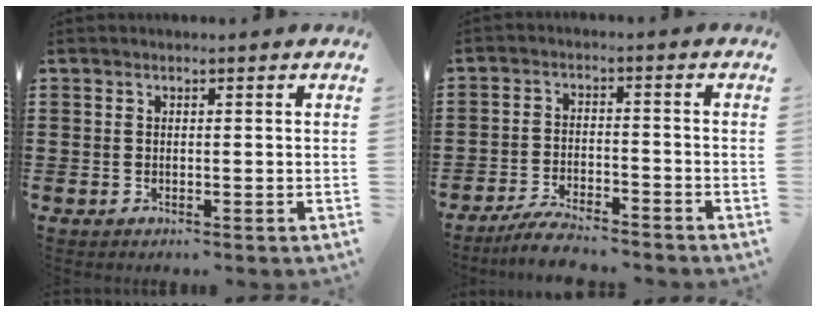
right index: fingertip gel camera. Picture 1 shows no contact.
{"total": 4.7, "force": [-4.4, 0.2, 1.4], "torque": [-0.033, -0.001, -0.088]}